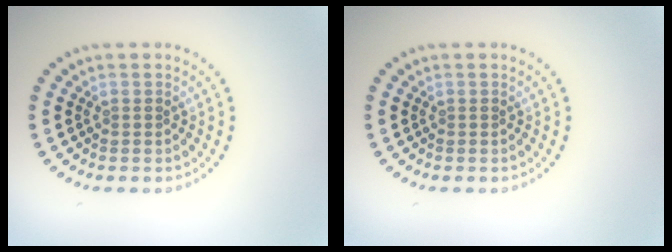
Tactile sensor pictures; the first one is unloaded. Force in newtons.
{"total": 0.0}